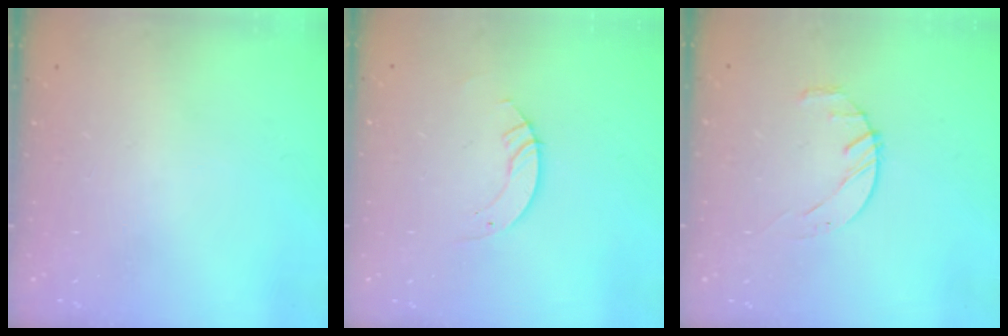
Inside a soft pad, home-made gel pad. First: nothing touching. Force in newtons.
{"total": 3.5, "press": 3.5, "slide": 0.1}
{"total": 4.8, "press": 4.7, "slide": 0.6}